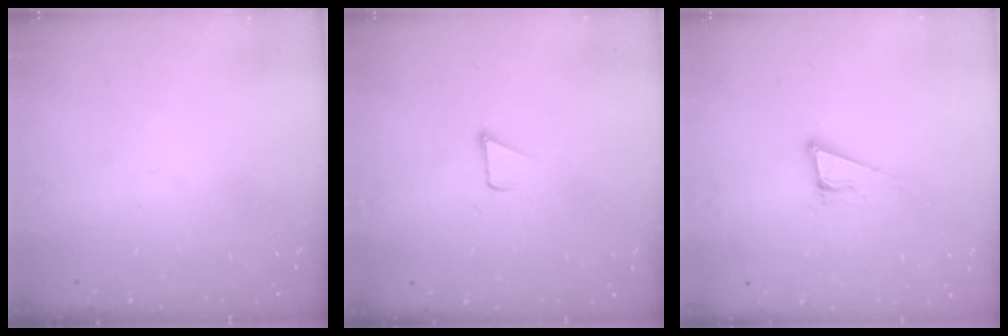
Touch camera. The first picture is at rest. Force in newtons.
{"total": 1.5, "press": 1.5, "slide": 0.1}
{"total": 6.8, "press": 6.2, "slide": 2.8}